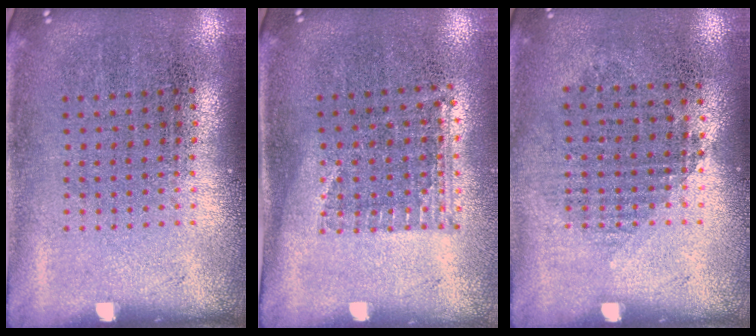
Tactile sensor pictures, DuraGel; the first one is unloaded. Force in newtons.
{"total": 1.1, "press": 0.9, "slide": 0.6}
{"total": 0.9, "press": 0.8, "slide": 0.4}